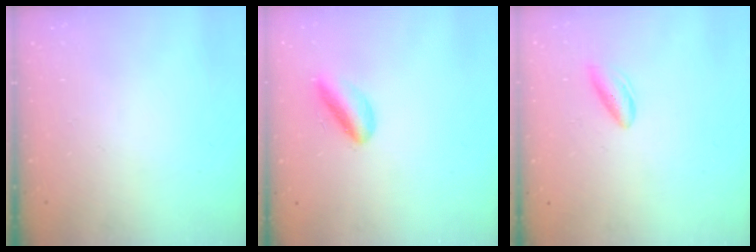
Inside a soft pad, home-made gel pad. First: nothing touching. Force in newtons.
{"total": 5.9, "press": 5.8, "slide": 1.3}
{"total": 4.8, "press": 4.7, "slide": 1.2}